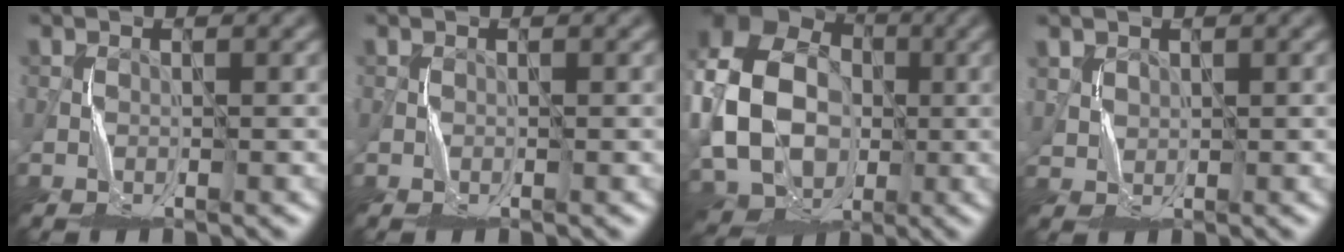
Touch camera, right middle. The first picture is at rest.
{"total": 0.0}
{"total": 15.7, "force": [-1.1, 12.4, 9.6], "torque": [-0.219, 0.001, -0.036]}
{"total": 1.7, "force": [1.2, 1.1, 0.6], "torque": [-0.019, 0.001, 0.035]}